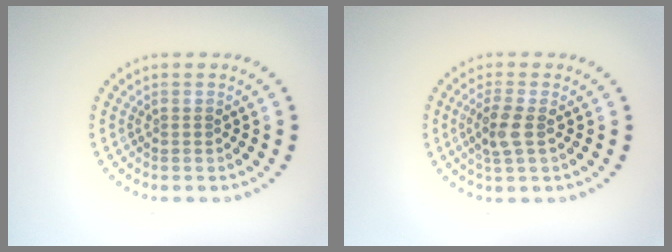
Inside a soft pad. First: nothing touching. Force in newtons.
{"total": 2.5, "press": 2.3, "slide": 1.0}